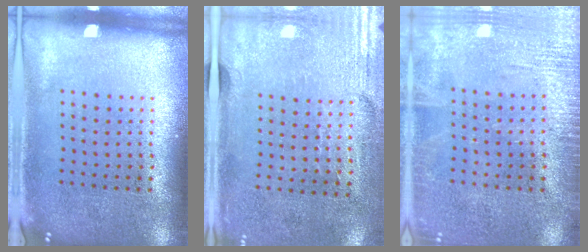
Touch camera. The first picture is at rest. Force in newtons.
{"total": 2.9, "press": 2.4, "slide": 1.6}
{"total": 2.6, "press": 2.5, "slide": 0.3}